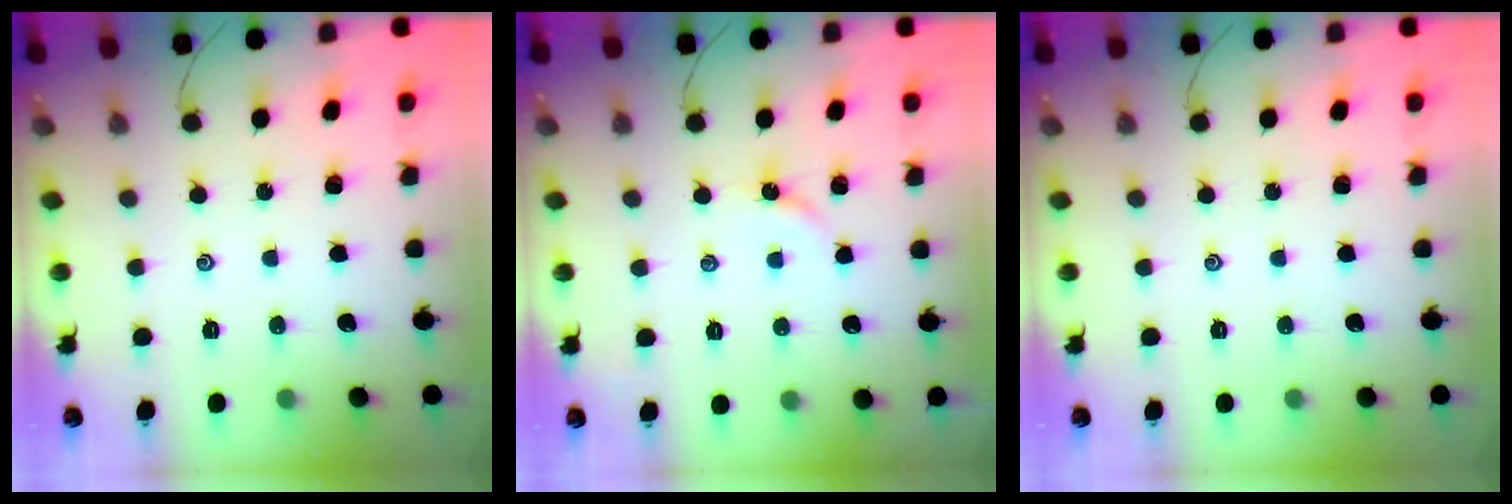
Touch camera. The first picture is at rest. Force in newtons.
{"total": 4.2, "press": 4.2, "slide": 0.6}
{"total": 0.0}